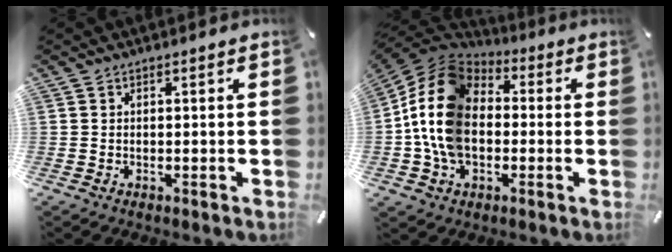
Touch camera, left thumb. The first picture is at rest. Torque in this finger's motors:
{"motor_torque": [2.12, 2.89, 1.91, 0.03, 0.73]}